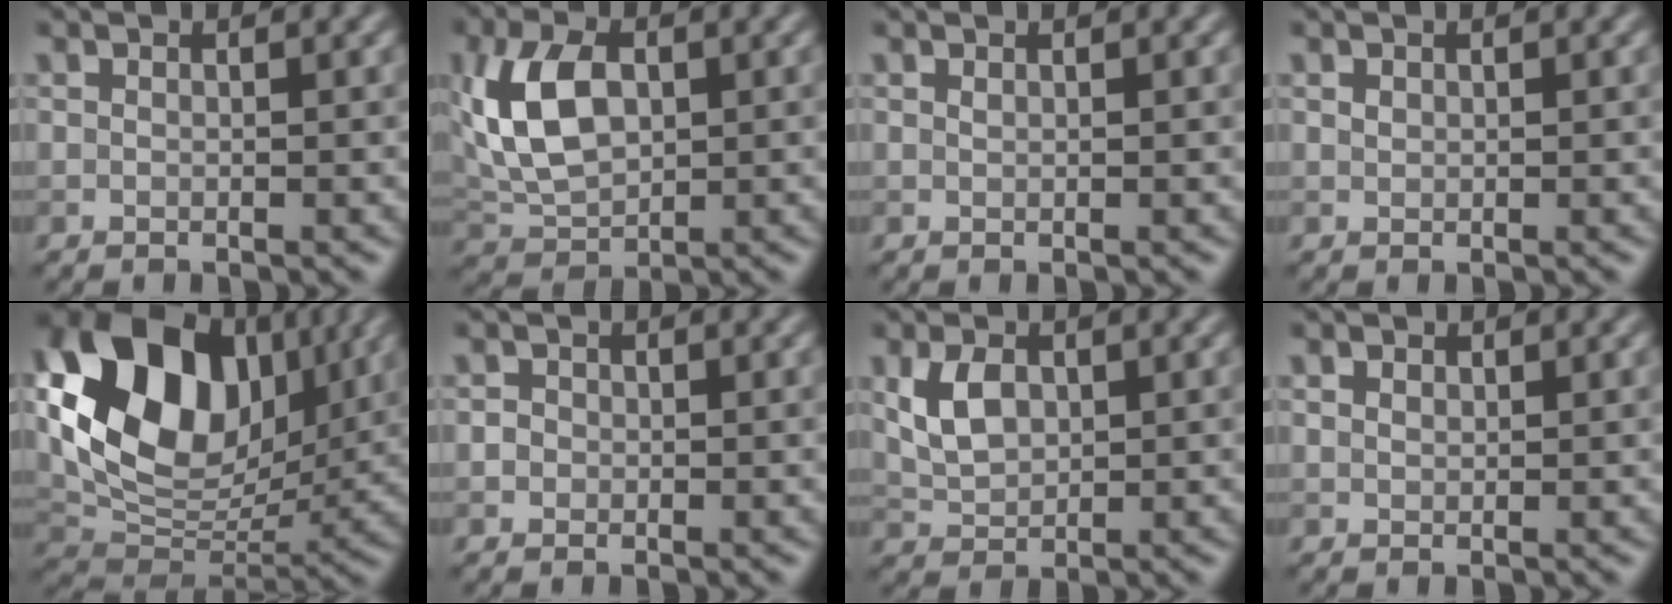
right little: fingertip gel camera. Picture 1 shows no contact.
{"total": 7.0, "force": [1.0, 4.4, 5.4], "torque": [-0.119, 0.009, 0.019]}
{"total": 0.0}
{"total": 0.6, "force": [0.3, 0.4, 0.2], "torque": [-0.004, -0.002, 0.008]}
{"total": 14.8, "force": [5.0, 10.0, 9.7], "torque": [-0.182, 0.015, 0.096]}
{"total": 1.2, "force": [0.1, 1.1, 0.5], "torque": [0.001, 0.004, -0.003]}
{"total": 3.6, "force": [0.9, 2.4, 2.5], "torque": [-0.057, 0.003, 0.020]}
{"total": 1.3, "force": [0.9, 0.8, 0.5], "torque": [-0.010, 0.001, 0.009]}